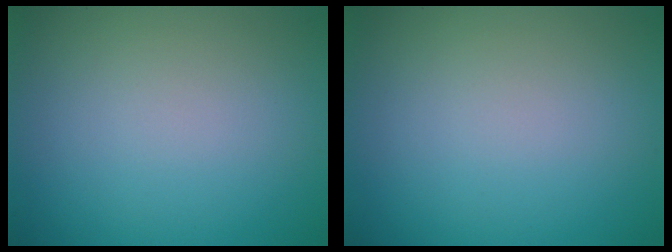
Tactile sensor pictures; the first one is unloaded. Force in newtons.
{"total": 0.0}